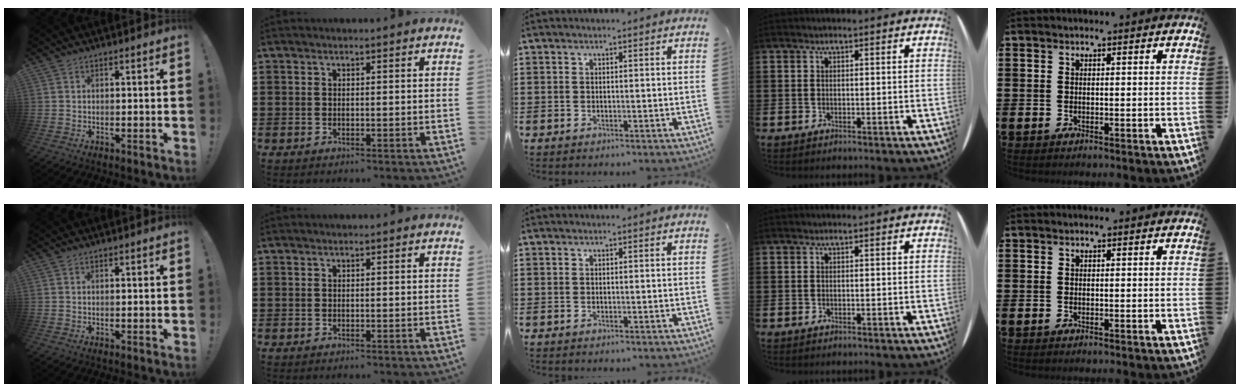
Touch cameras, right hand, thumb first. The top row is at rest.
{}